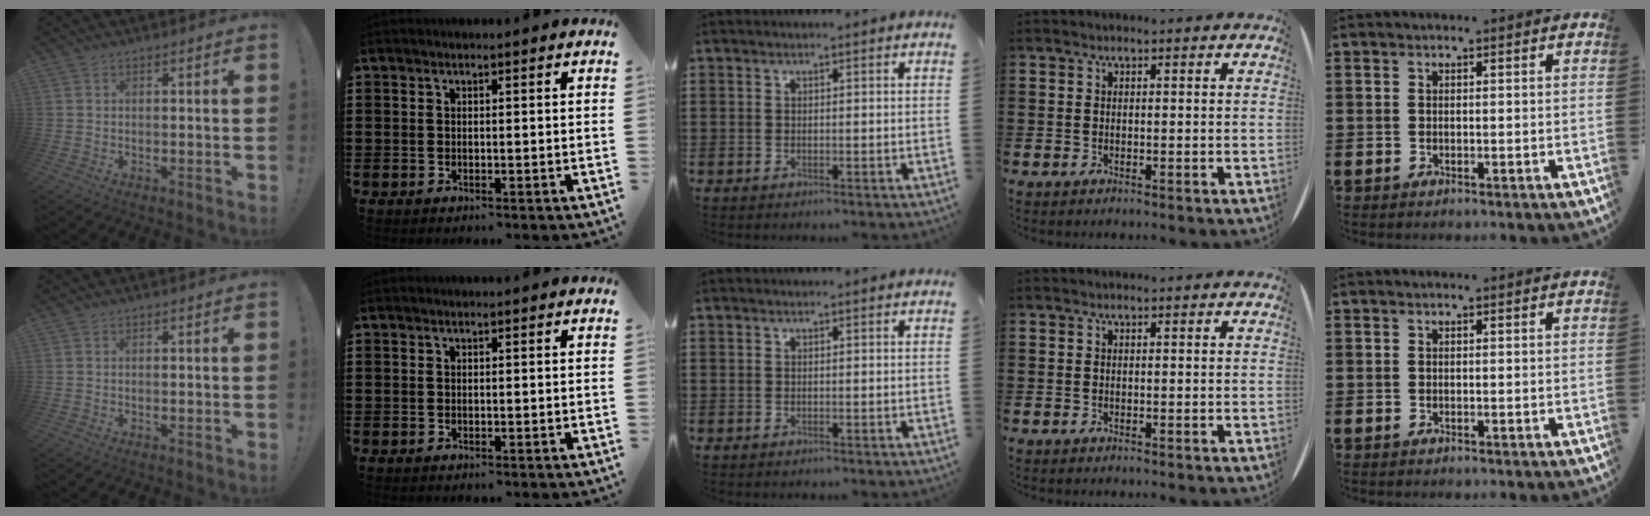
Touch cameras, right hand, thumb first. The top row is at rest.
{}